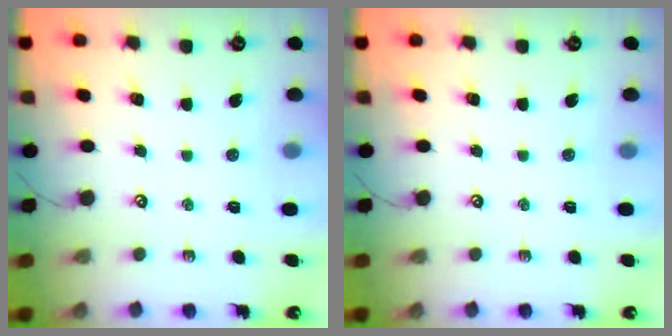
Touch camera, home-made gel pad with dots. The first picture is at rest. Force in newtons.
{"total": 0.0}